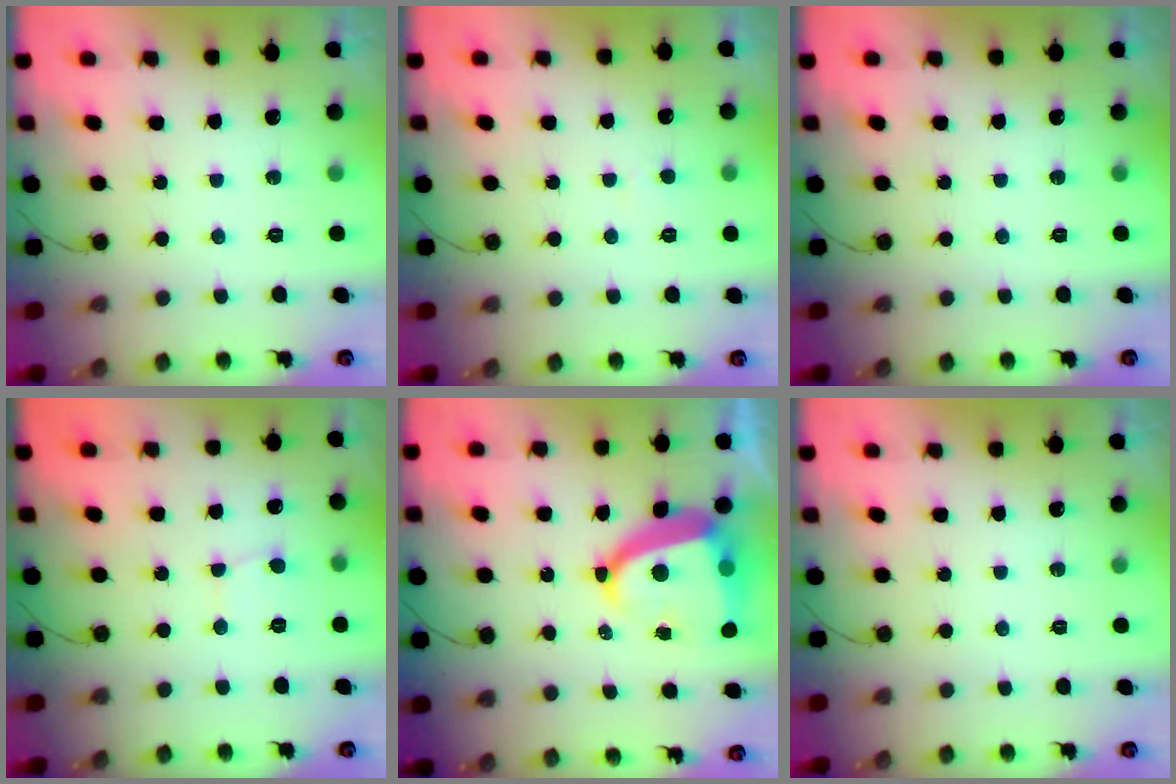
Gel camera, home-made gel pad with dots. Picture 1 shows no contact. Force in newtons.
{"total": 2.4, "press": 2.4, "slide": 0.2}
{"total": 0.0}
{"total": 2.1, "press": 2.1, "slide": 0.2}
{"total": 14.8, "press": 14.7, "slide": 1.9}
{"total": 0.0}